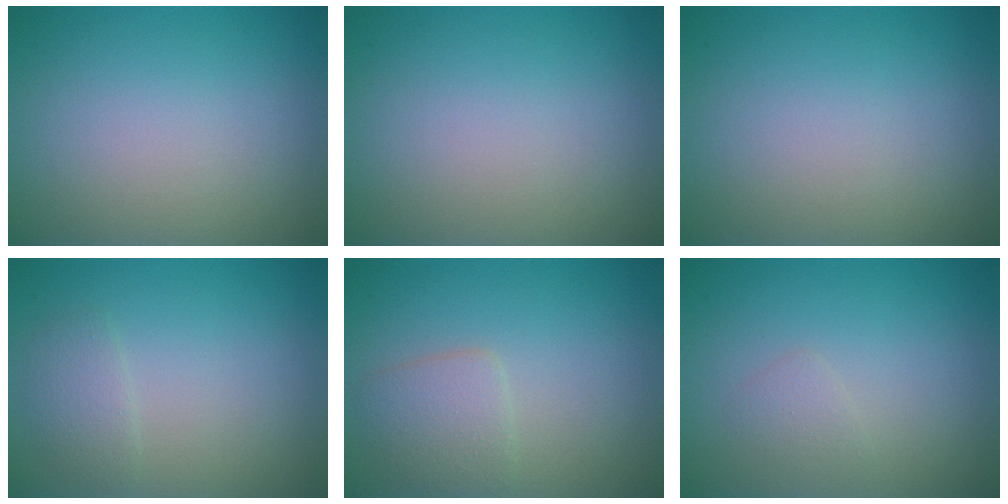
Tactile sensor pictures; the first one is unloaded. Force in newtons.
{"total": 0.0}
{"total": 0.0}
{"total": 1.5, "press": 1.5, "slide": 0.0}
{"total": 2.5, "press": 2.5, "slide": 0.1}
{"total": 0.9, "press": 0.9, "slide": 0.0}